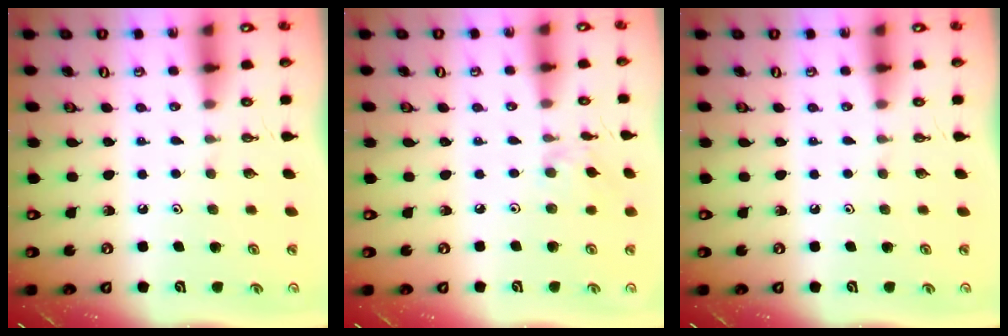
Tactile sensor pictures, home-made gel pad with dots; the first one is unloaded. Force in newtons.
{"total": 3.0, "press": 2.9, "slide": 0.5}
{"total": 0.0}